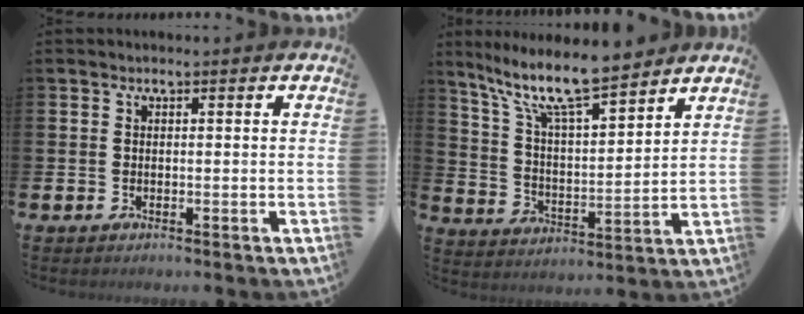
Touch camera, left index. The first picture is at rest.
{"total": 11.1, "force": [9.5, 1.9, 5.5], "torque": [-0.136, -0.047, 0.166]}